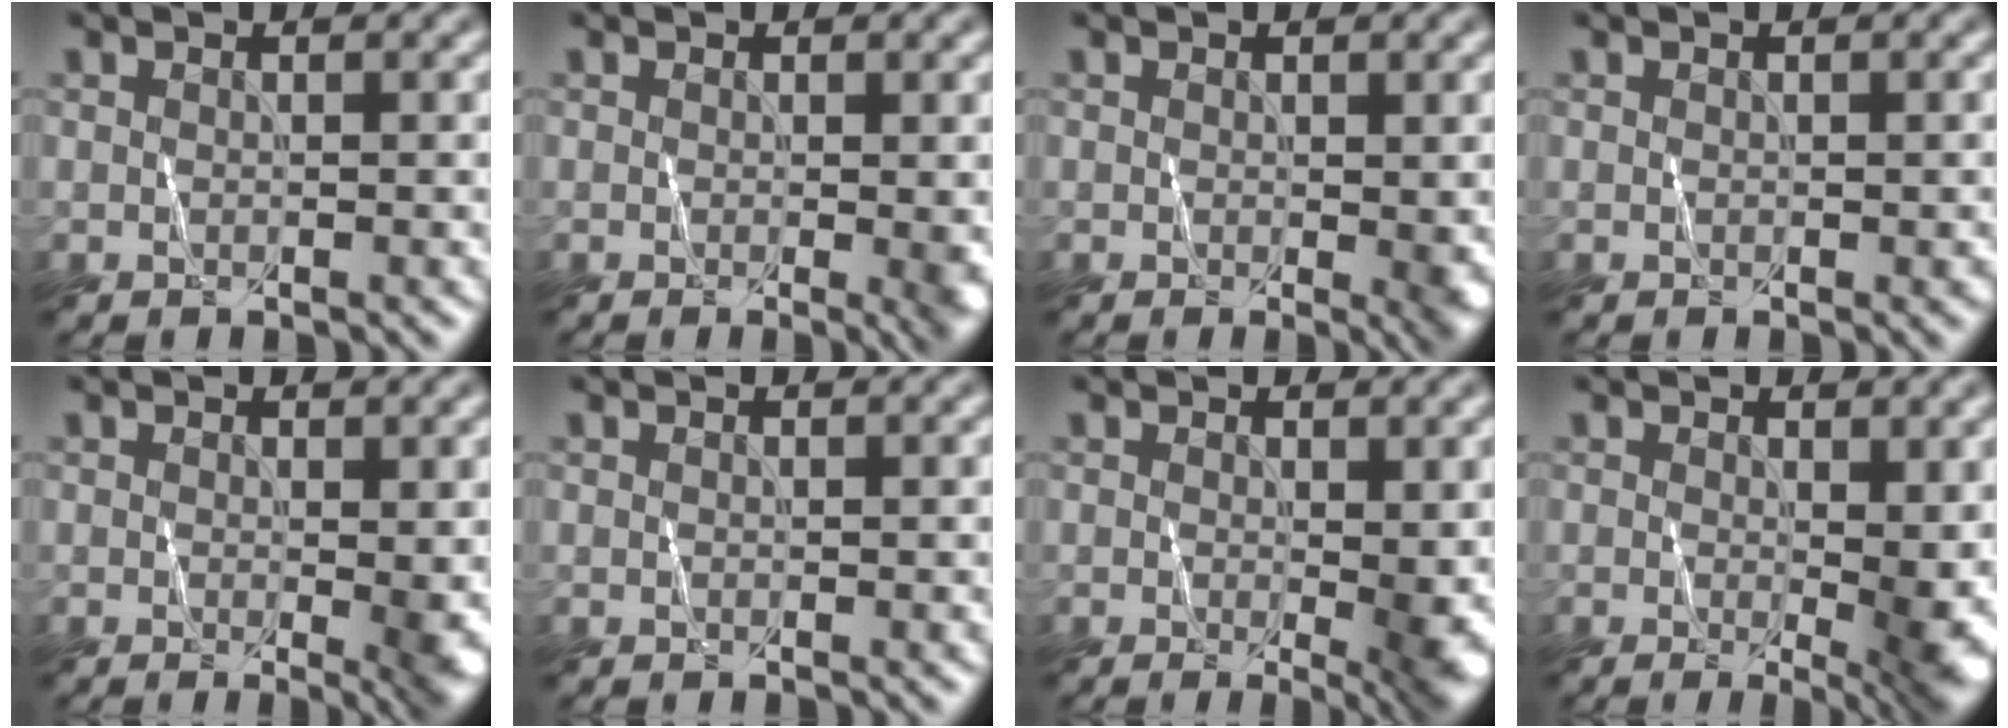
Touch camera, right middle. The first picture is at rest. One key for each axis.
{"total": 1.7, "fx": -0.1, "fy": 0.2, "fz": 1.7, "tx": -0.018, "ty": -0.003, "tz": 0.005}
{"total": 1.6, "fx": -0.1, "fy": 0.4, "fz": 1.6, "tx": -0.017, "ty": 0.000, "tz": 0.007}
{"total": 0.5, "fx": -0.3, "fy": 0.2, "fz": 0.4, "tx": -0.001, "ty": 0.003, "tz": 0.004}
{"total": 2.7, "fx": 0.0, "fy": 0.5, "fz": 2.6, "tx": -0.032, "ty": -0.004, "tz": 0.008}
{"total": 0.0}
{"total": 3.7, "fx": -0.1, "fy": 0.9, "fz": 3.6, "tx": -0.049, "ty": -0.007, "tz": 0.009}
{"total": 5.3, "fx": 0.1, "fy": 1.6, "fz": 5.0, "tx": -0.069, "ty": -0.011, "tz": 0.013}